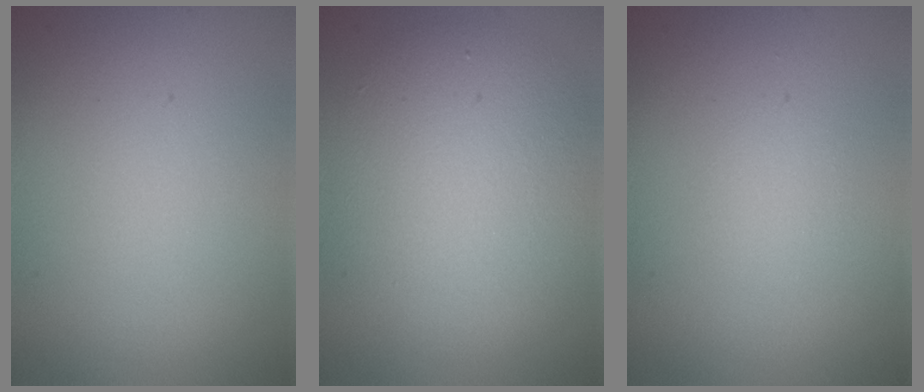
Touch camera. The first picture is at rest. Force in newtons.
{"total": 6.2, "press": 6.2, "slide": 0.6}
{"total": 0.6, "press": 0.6, "slide": 0.0}